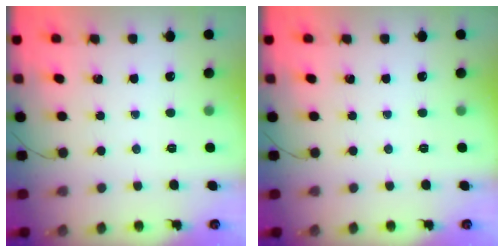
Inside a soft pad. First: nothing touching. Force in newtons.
{"total": 0.0}